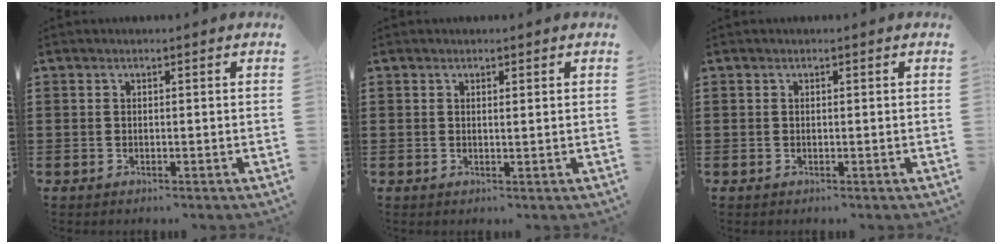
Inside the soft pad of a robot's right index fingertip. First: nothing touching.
{"total": 0.6, "force": [0.3, 0.1, 0.5], "torque": [-0.010, -0.001, 0.007]}
{"total": 0.0}